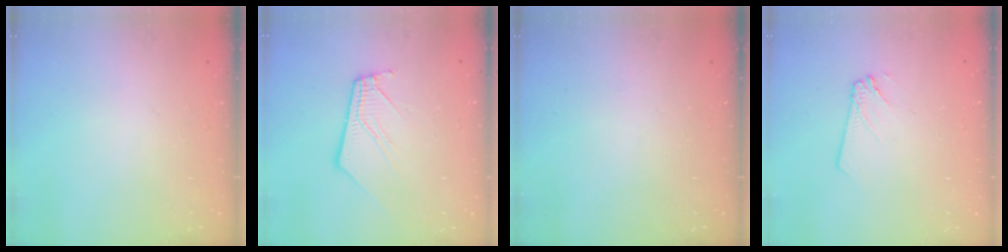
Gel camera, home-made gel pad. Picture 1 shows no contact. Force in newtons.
{"total": 10.2, "press": 10.1, "slide": 1.2}
{"total": 0.0}
{"total": 2.4, "press": 2.4, "slide": 0.2}